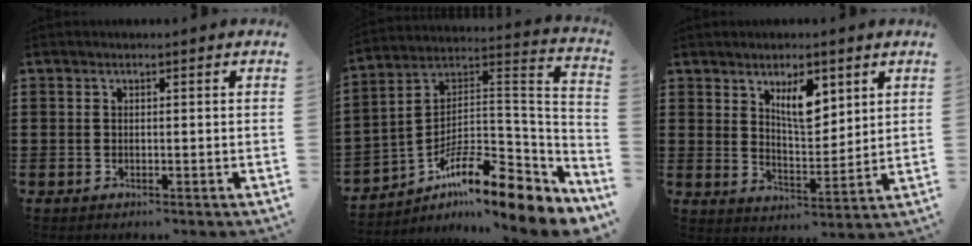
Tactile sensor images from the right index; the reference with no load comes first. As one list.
[{"total": 10.8, "force": [-7.7, 2.7, 7.1], "torque": [-0.124, 0.002, -0.150]}, {"total": 6.8, "force": [3.5, 2.9, 5.0], "torque": [-0.076, -0.006, 0.055]}]